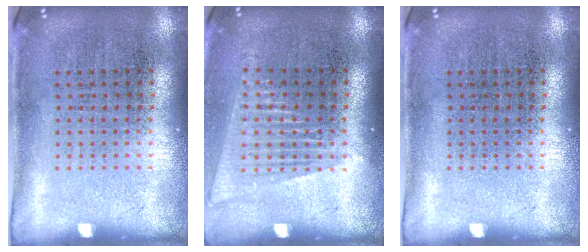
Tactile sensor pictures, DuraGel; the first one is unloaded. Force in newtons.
{"total": 1.4, "press": 1.3, "slide": 0.6}
{"total": 0.0}